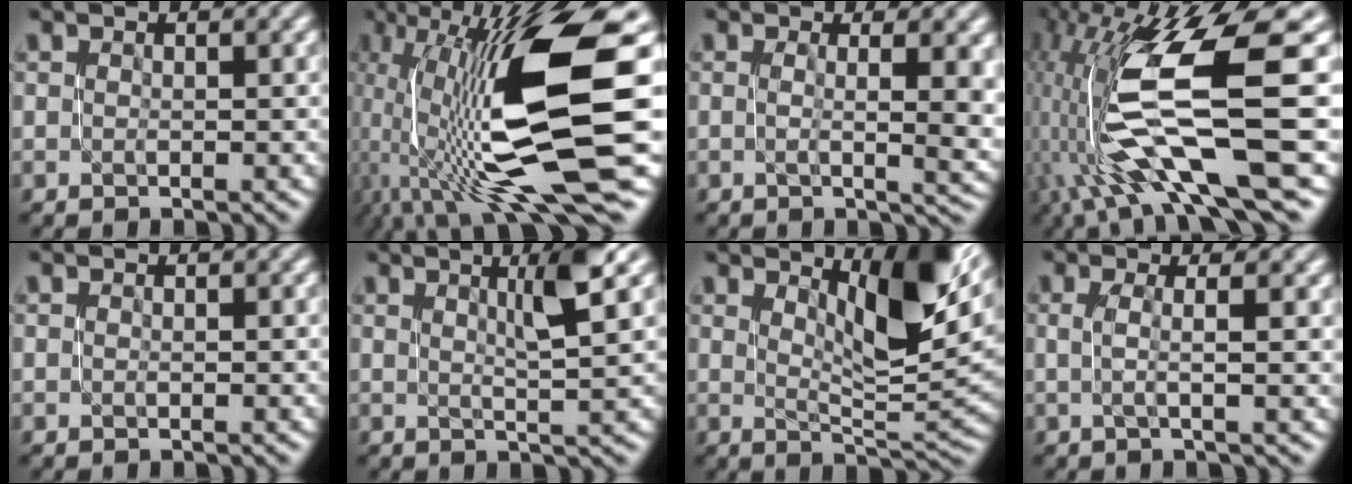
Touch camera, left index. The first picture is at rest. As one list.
[{"total": 15.5, "force": [-1.2, 4.9, 14.6], "torque": [-0.287, 0.003, -0.016]}, {"total": 6.6, "force": [0.6, 2.6, 6.1], "torque": [-0.064, -0.005, 0.008]}, {"total": 13.3, "force": [-1.3, 4.2, 12.6], "torque": [-0.264, -0.004, -0.011]}, {"total": 0.0}, {"total": 5.1, "force": [2.0, 0.5, 4.6], "torque": [-0.065, 0.003, 0.037]}, {"total": 8.7, "force": [4.2, 2.0, 7.3], "torque": [-0.108, -0.004, 0.080]}, {"total": 2.3, "force": [0.1, 0.6, 2.2], "torque": [-0.040, -0.001, 0.002]}]